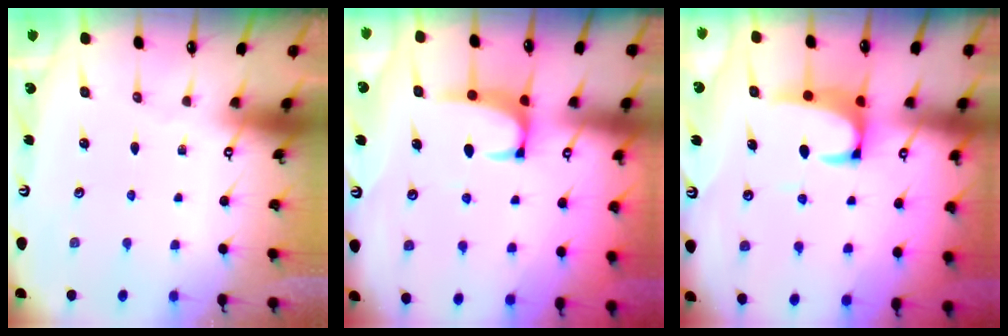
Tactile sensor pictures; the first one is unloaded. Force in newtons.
{"total": 4.0, "press": 3.9, "slide": 0.9}
{"total": 2.3, "press": 2.1, "slide": 0.9}